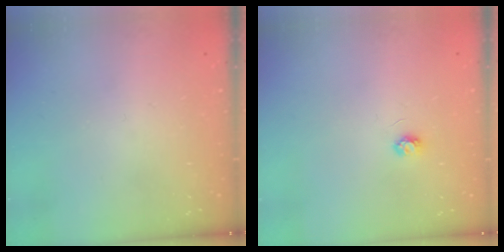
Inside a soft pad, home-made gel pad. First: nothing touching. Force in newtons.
{"total": 3.2, "press": 3.2, "slide": 0.3}